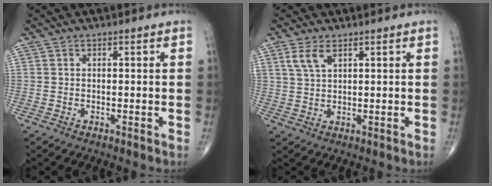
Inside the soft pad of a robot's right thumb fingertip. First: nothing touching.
{"total": 3.9, "force": [2.2, 1.7, 2.8], "torque": [-0.059, -0.001, 0.050]}